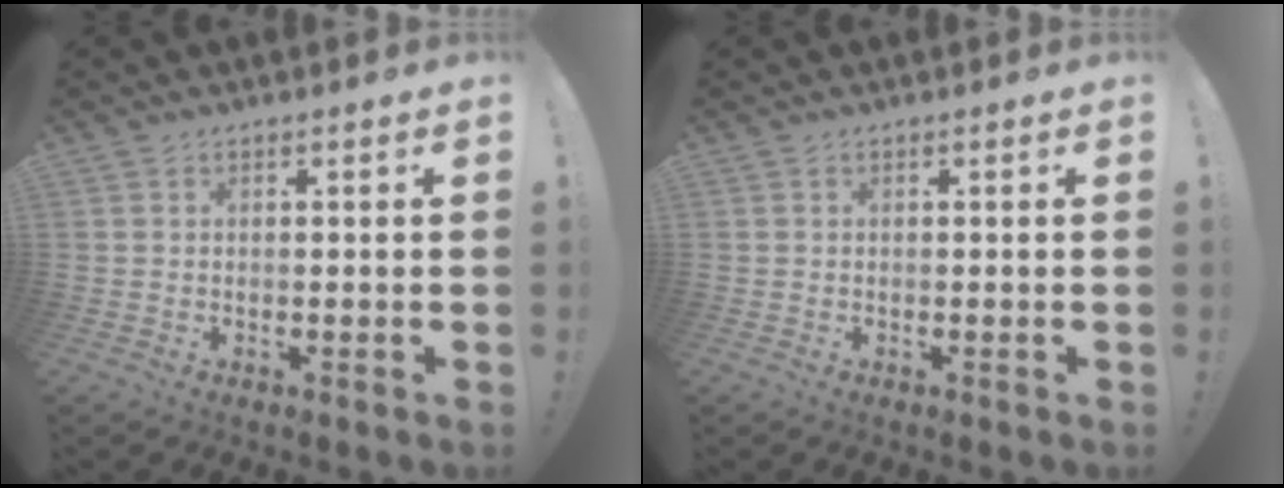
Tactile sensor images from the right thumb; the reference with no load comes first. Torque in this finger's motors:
{"motor_torque": [0.00, 0.00, 0.00, 0.00, 0.00]}